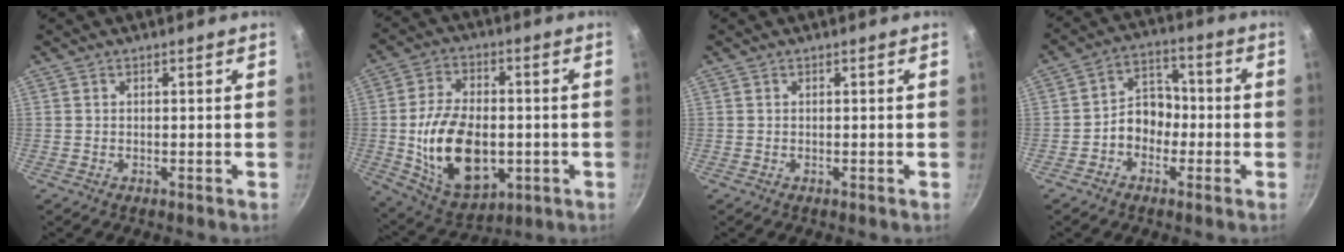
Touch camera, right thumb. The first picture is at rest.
{"total": 18.5, "force": [-2.3, 11.6, 14.3], "torque": [-0.234, 0.007, -0.024]}
{"total": 0.0}
{"total": 7.6, "force": [-2.0, 6.1, 4.1], "torque": [-0.019, 0.035, -0.043]}